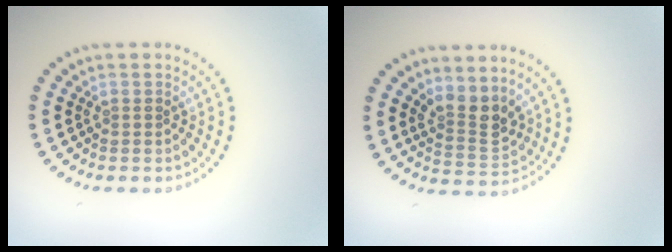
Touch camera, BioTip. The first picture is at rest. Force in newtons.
{"total": 3.1, "press": 2.7, "slide": 1.6}